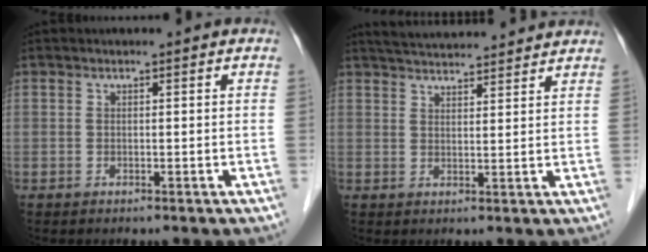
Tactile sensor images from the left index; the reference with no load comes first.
{"total": 12.3, "force": [11.6, 1.2, 4.2], "torque": [-0.072, 0.031, 0.163]}